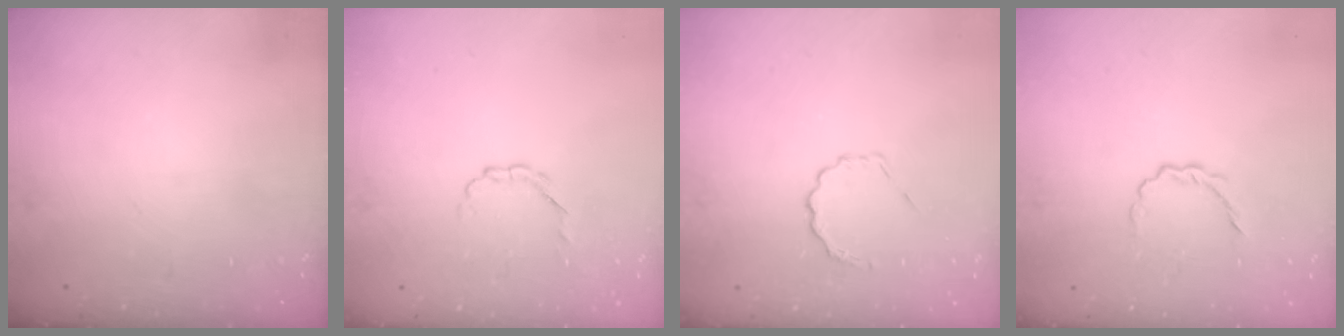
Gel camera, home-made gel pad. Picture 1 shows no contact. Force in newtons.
{"total": 2.8, "press": 2.7, "slide": 0.8}
{"total": 3.9, "press": 3.8, "slide": 1.1}
{"total": 3.6, "press": 3.4, "slide": 1.2}